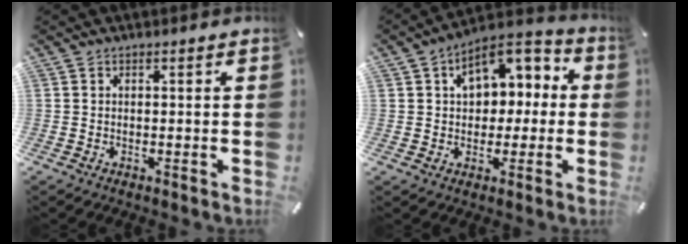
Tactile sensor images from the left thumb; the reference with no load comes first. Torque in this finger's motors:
{"motor_torque": [1.74, 1.93, 0.27, 0.01, 0.39]}